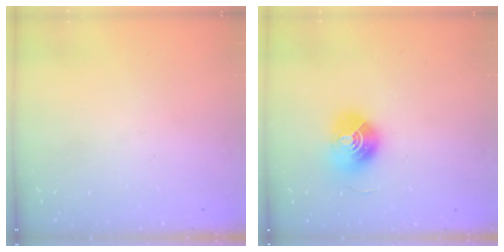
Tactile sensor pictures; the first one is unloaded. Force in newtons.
{"total": 10.4, "press": 10.4, "slide": 0.3}